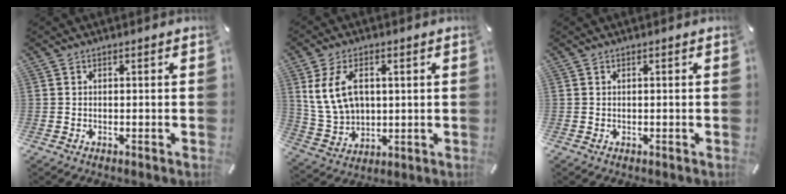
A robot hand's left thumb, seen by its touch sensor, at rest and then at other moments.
{"total": 10.7, "force": [3.0, 7.8, 6.7], "torque": [-0.147, 0.003, 0.057]}
{"total": 0.0}